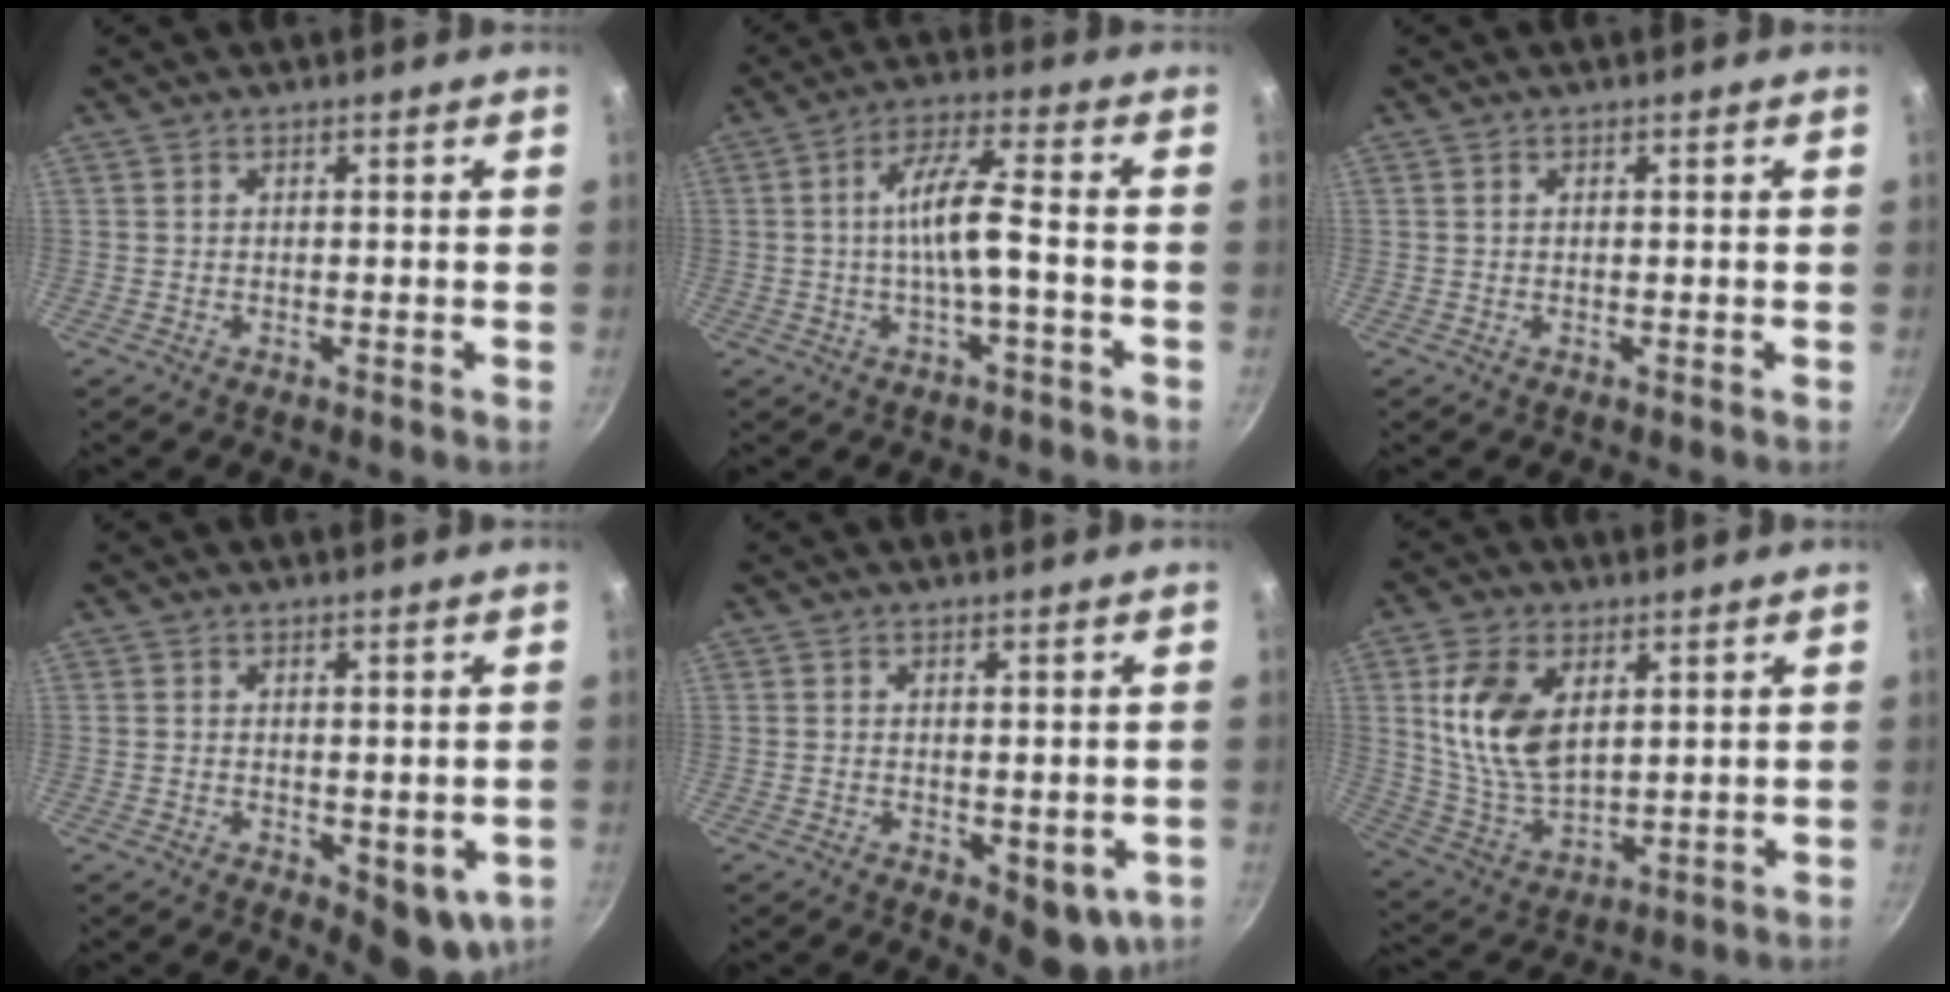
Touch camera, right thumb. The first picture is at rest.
{"total": 8.2, "force": [-1.5, 1.6, 7.9], "torque": [-0.146, 0.030, -0.032]}
{"total": 0.5, "force": [0.2, 0.4, 0.3], "torque": [-0.005, 0.001, 0.004]}
{"total": 6.3, "force": [-1.0, 3.2, 5.3], "torque": [-0.055, -0.006, -0.004]}
{"total": 6.8, "force": [-1.4, 3.6, 5.6], "torque": [-0.059, -0.005, -0.008]}
{"total": 13.6, "force": [4.0, 8.2, 10.1], "torque": [-0.182, -0.021, 0.088]}